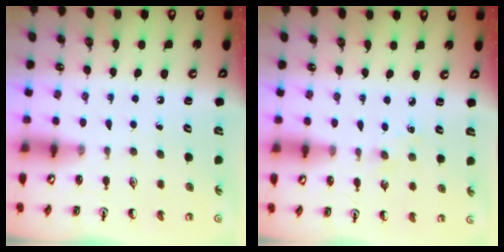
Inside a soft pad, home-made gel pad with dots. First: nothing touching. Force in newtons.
{"total": 1.9, "press": 1.8, "slide": 0.3}